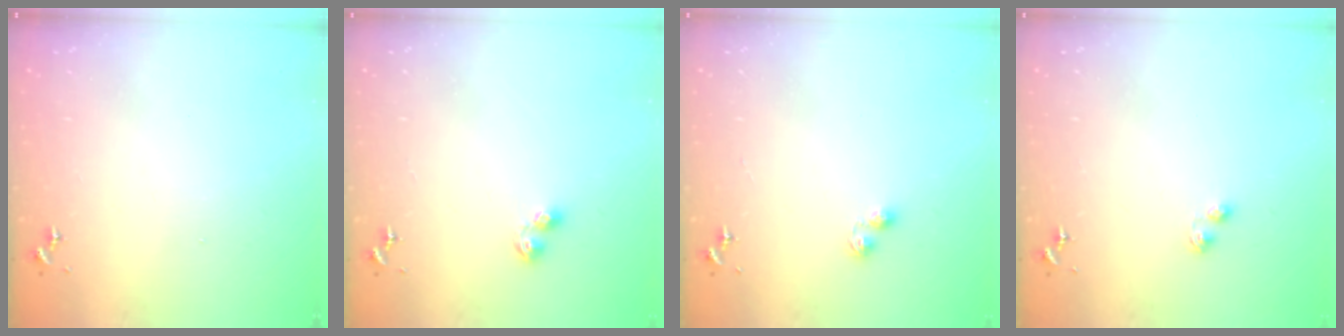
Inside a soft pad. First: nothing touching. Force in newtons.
{"total": 5.8, "press": 5.8, "slide": 0.8}
{"total": 3.9, "press": 3.8, "slide": 0.6}
{"total": 4.4, "press": 4.3, "slide": 0.8}